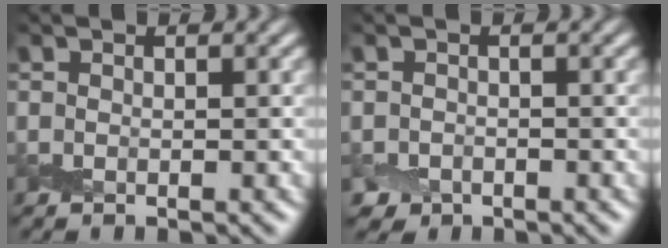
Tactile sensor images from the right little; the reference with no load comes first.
{"total": 1.6, "force": [-1.2, 1.1, 0.1], "torque": [0.005, -0.003, -0.025]}